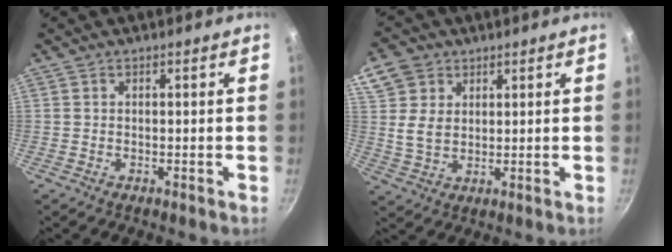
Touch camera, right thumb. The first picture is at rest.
{"total": 7.8, "force": [3.2, 6.0, 3.8], "torque": [-0.052, -0.014, 0.059]}